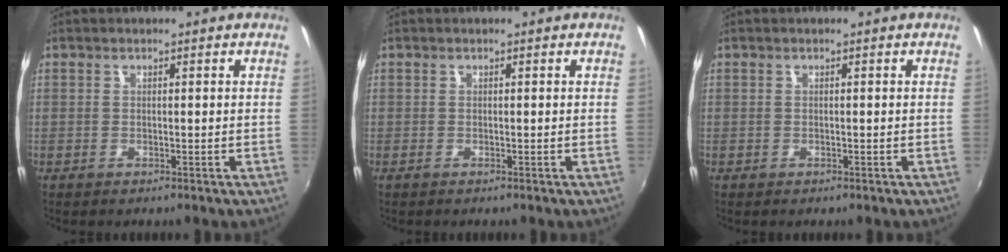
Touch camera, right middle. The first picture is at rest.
{"total": 0.0}
{"total": 0.0}